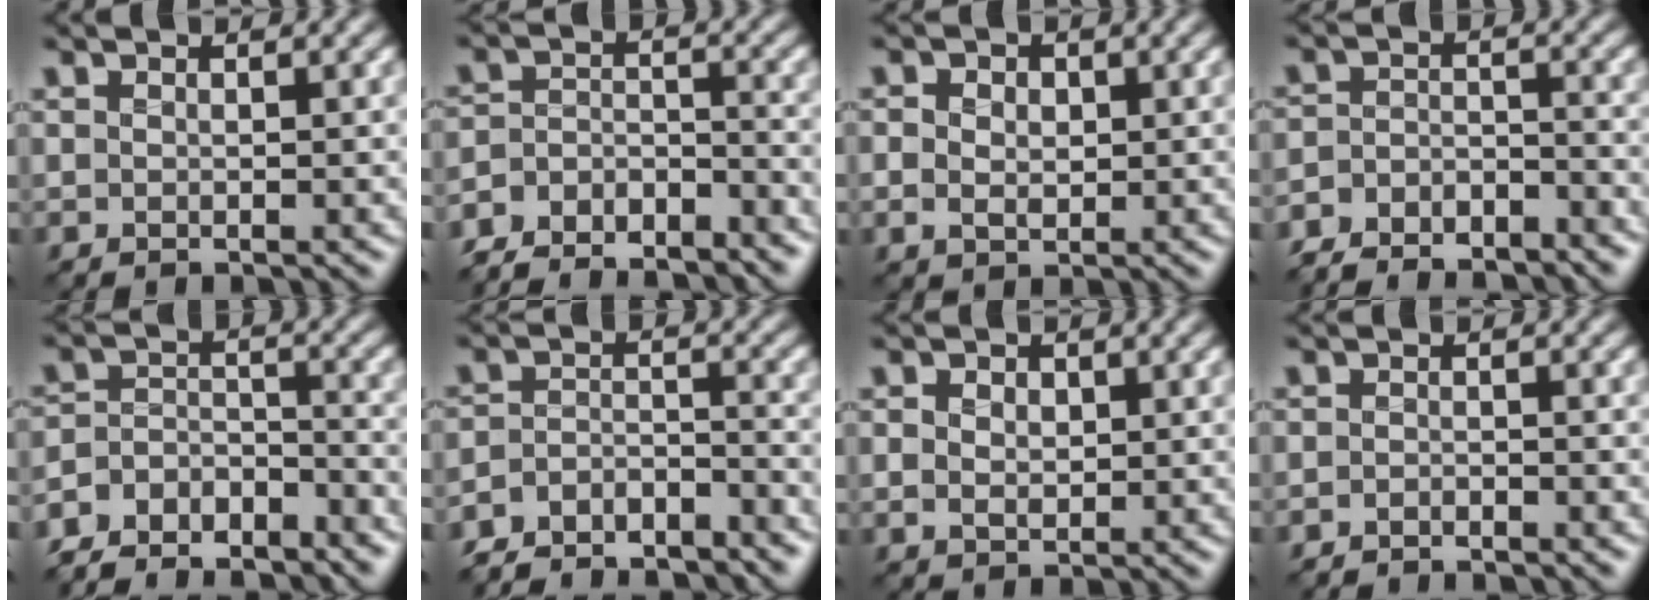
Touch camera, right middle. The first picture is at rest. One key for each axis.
{"total": 6.7, "fx": -6.2, "fy": 1.9, "fz": 1.7, "tx": -0.038, "ty": -0.008, "tz": -0.115}
{"total": 2.8, "fx": 0.4, "fy": 2.2, "fz": 1.6, "tx": -0.024, "ty": 0.008, "tz": 0.001}
{"total": 5.8, "fx": -5.4, "fy": 1.6, "fz": 1.3, "tx": -0.028, "ty": -0.010, "tz": -0.100}
{"total": 7.8, "fx": -7.0, "fy": 2.7, "fz": 2.2, "tx": -0.049, "ty": -0.005, "tz": -0.125}
{"total": 7.0, "fx": -6.4, "fy": 2.0, "fz": 1.9, "tx": -0.041, "ty": -0.014, "tz": -0.113}
{"total": 2.2, "fx": 0.5, "fy": 1.7, "fz": 1.2, "tx": -0.024, "ty": 0.004, "tz": 0.008}
{"total": 1.5, "fx": -1.5, "fy": 0.2, "fz": 0.2, "tx": -0.001, "ty": -0.003, "tz": -0.028}